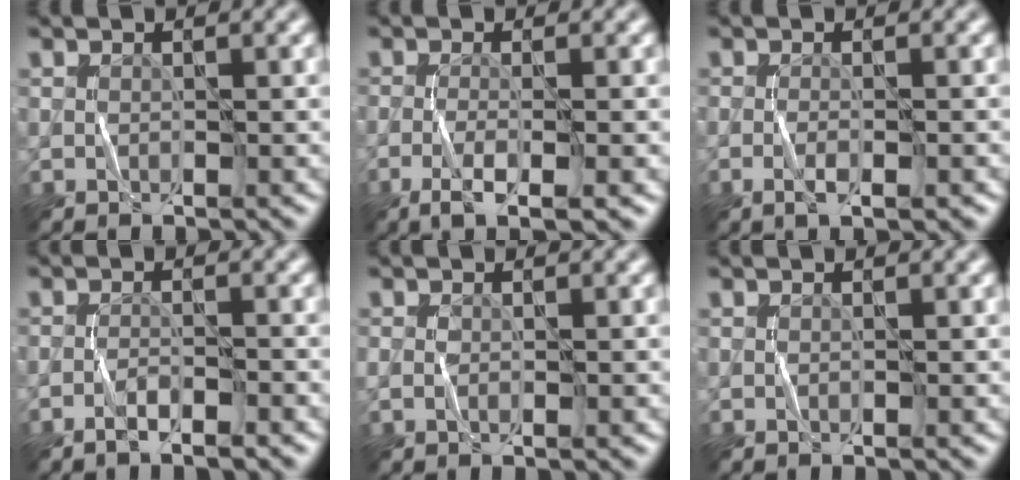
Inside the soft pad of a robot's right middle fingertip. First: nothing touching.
{"total": 3.4, "force": [-1.7, 0.4, 2.9], "torque": [-0.060, 0.000, -0.033]}
{"total": 2.1, "force": [-1.0, 0.2, 1.9], "torque": [-0.039, 0.003, -0.018]}
{"total": 1.9, "force": [-1.6, 0.1, 1.1], "torque": [-0.021, 0.006, -0.028]}
{"total": 0.8, "force": [-0.1, 0.4, 0.7], "torque": [-0.018, 0.001, -0.001]}
{"total": 0.0}